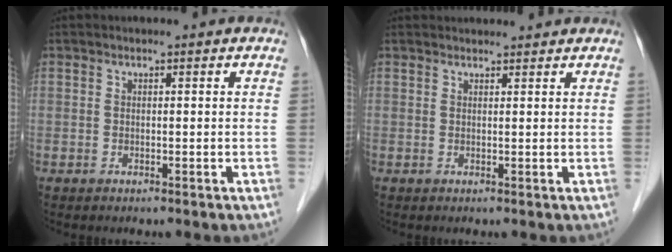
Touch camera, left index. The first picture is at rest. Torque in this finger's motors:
{"motor_torque": [-0.41, -0.38, 0.02, 0.01]}